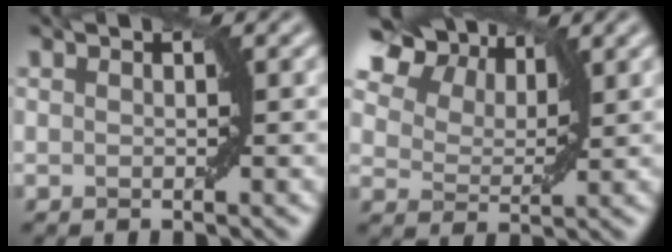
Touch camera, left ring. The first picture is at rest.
{"total": 9.6, "force": [6.2, 5.5, 4.9], "torque": [-0.099, 0.023, 0.107]}